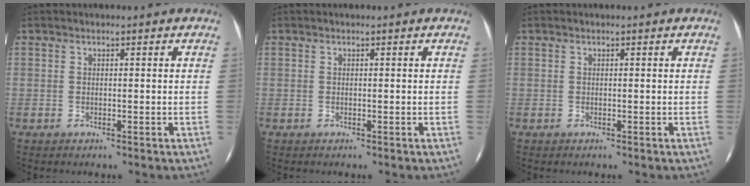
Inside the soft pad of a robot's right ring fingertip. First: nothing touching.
{"total": 0.0}
{"total": 0.0}